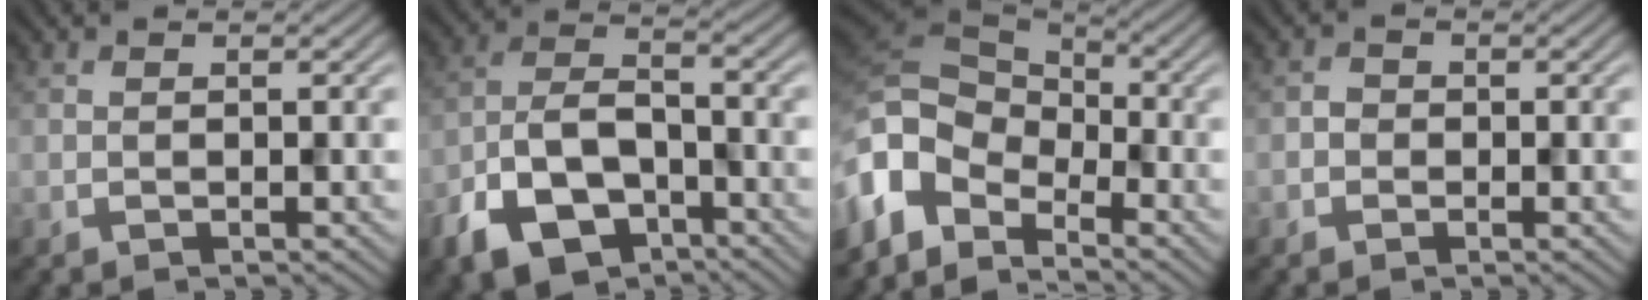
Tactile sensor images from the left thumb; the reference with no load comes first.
{"total": 10.4, "force": [-6.0, 5.5, 6.3], "torque": [-0.131, -0.009, -0.123]}
{"total": 10.0, "force": [-3.9, 6.6, 6.4], "torque": [-0.163, -0.009, -0.081]}
{"total": 1.2, "force": [-0.4, 1.1, 0.3], "torque": [-0.001, 0.000, -0.012]}